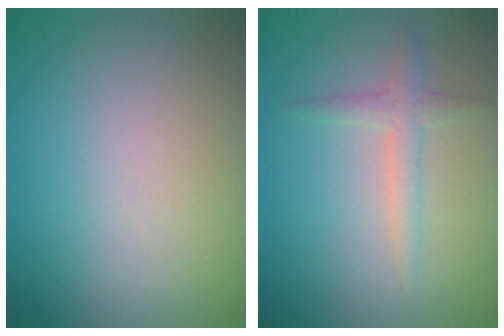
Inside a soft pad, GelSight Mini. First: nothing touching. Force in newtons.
{"total": 2.0, "press": 2.0, "slide": 0.1}